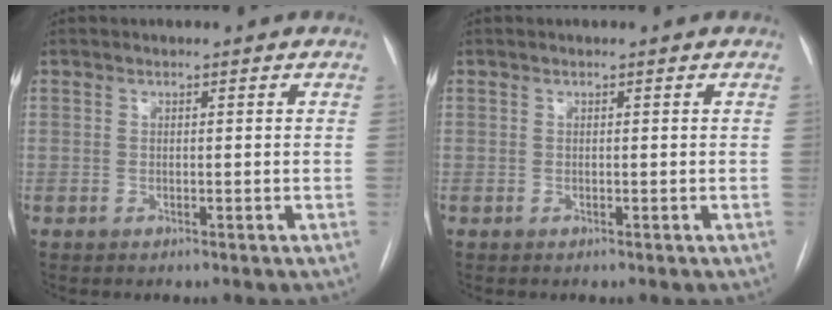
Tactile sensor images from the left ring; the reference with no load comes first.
{"total": 0.0}